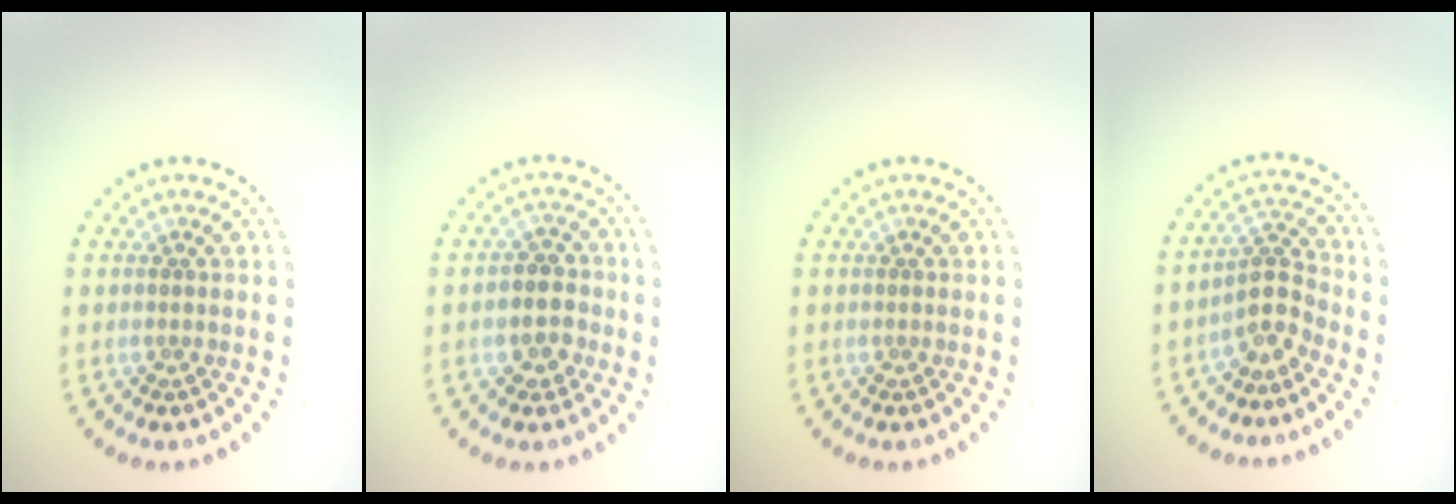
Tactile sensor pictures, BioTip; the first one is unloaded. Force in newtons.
{"total": 2.8, "press": 2.7, "slide": 0.9}
{"total": 0.0}
{"total": 2.7, "press": 2.2, "slide": 1.6}